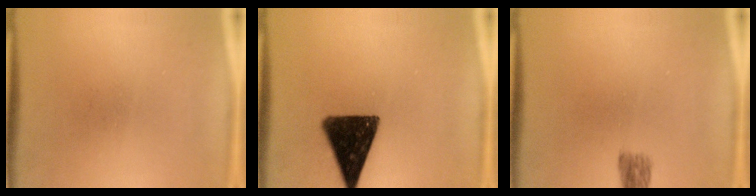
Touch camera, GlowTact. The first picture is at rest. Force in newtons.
{"total": 13.7}
{"total": 2.5}